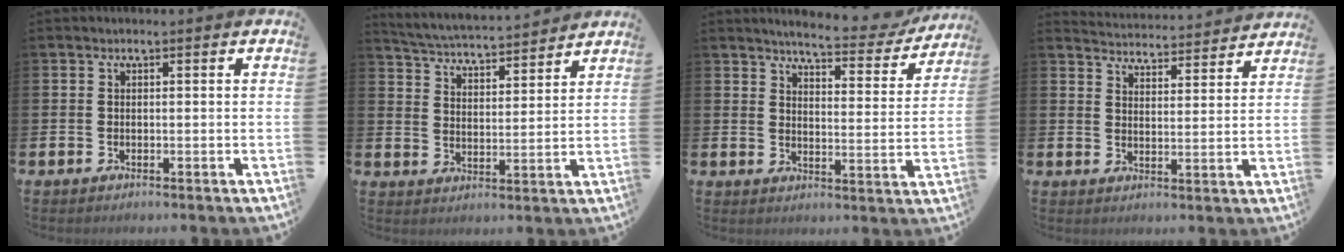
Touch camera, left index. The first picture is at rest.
{"total": 4.9, "force": [4.8, 0.3, 0.4], "torque": [-0.032, -0.040, 0.082]}
{"total": 5.2, "force": [4.9, 0.7, 1.5], "torque": [-0.039, -0.036, 0.079]}
{"total": 4.6, "force": [4.6, 0.3, -0.3], "torque": [-0.009, -0.040, 0.079]}